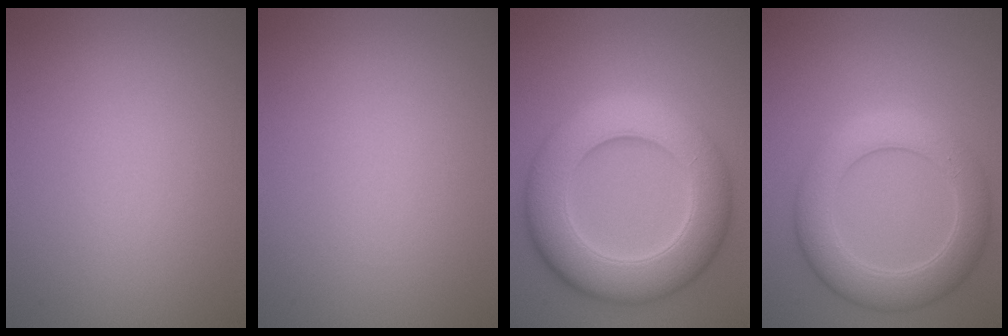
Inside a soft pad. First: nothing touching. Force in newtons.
{"total": 0.0}
{"total": 10.1, "press": 10.1, "slide": 0.8}
{"total": 5.9, "press": 5.9, "slide": 0.2}